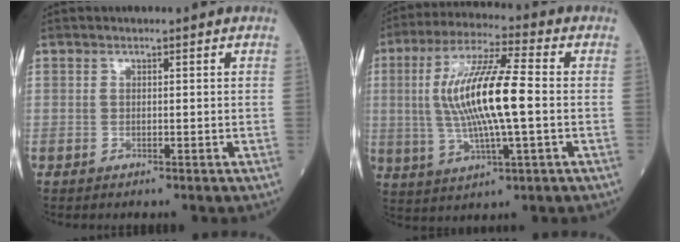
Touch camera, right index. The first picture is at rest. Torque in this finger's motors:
{"motor_torque": [1.28, -0.86, 0.54, 0.21]}